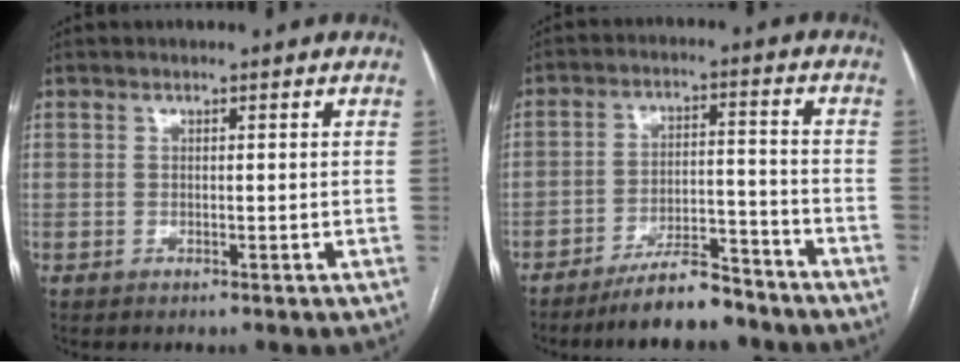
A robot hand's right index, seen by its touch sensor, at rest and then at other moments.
{"total": 9.0, "force": [-7.8, 2.0, 4.1], "torque": [-0.065, 0.005, -0.133]}